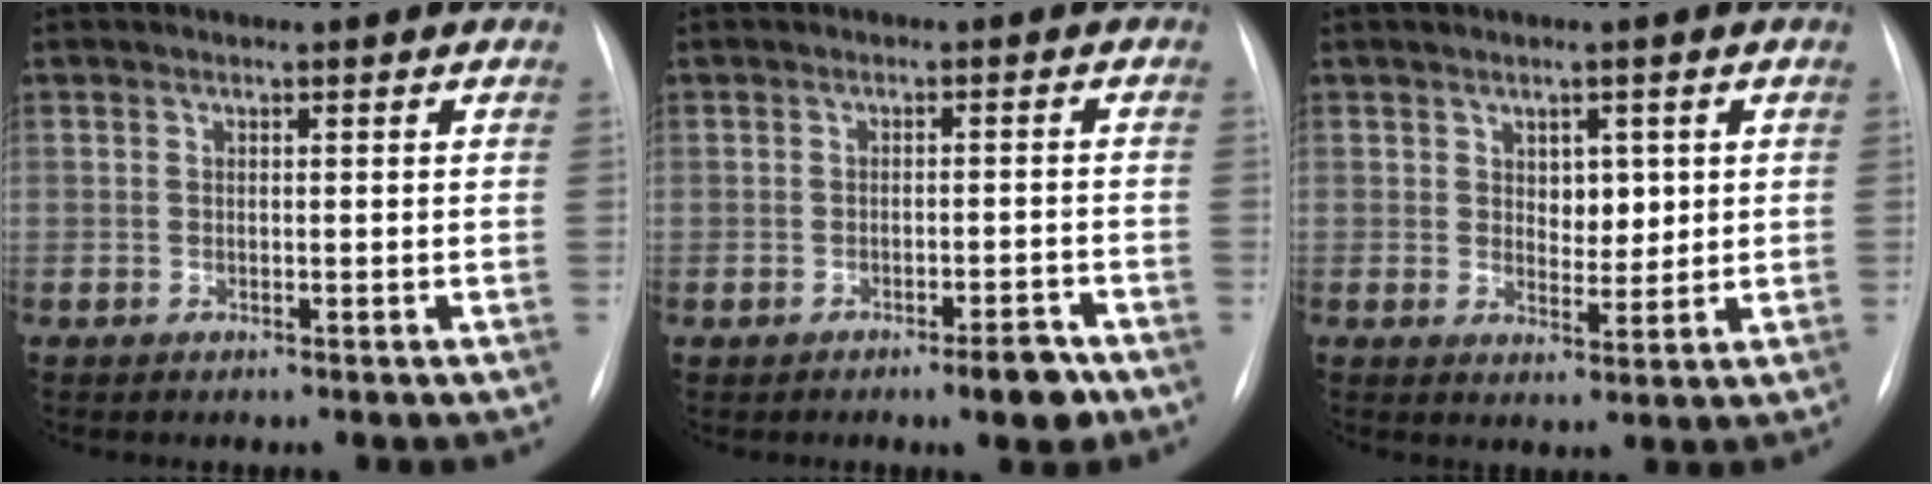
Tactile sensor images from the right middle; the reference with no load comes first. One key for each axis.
{"total": 3.9, "fx": -2.7, "fy": 0.6, "fz": 2.7, "tx": -0.027, "ty": 0.001, "tz": -0.037}
{"total": 3.9, "fx": 1.2, "fy": 2.5, "fz": 2.7, "tx": -0.035, "ty": -0.002, "tz": 0.022}